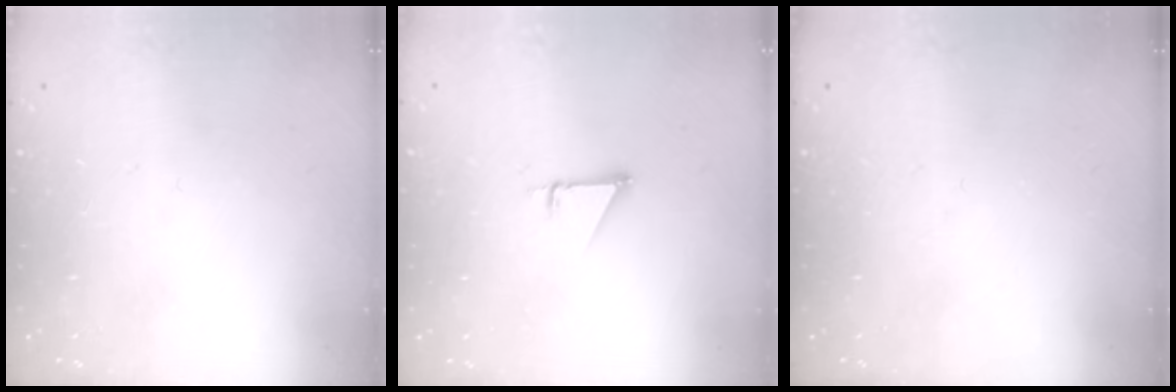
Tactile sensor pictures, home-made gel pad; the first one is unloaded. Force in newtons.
{"total": 1.0, "press": 1.0, "slide": 0.1}
{"total": 0.0}